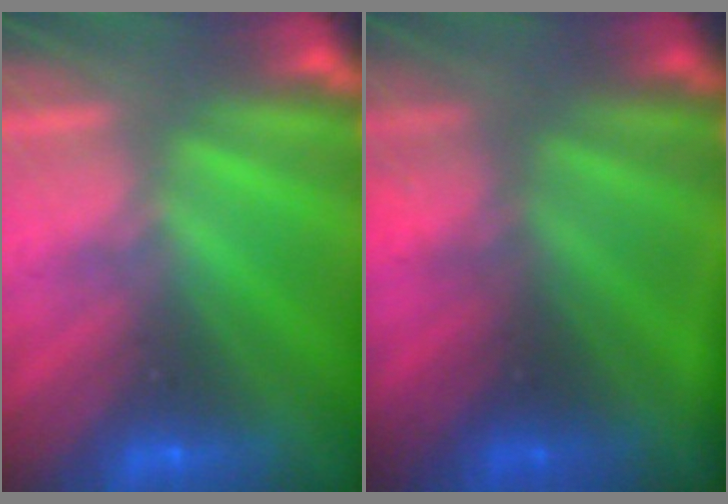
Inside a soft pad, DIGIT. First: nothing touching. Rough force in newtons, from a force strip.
{"total": 6.4}